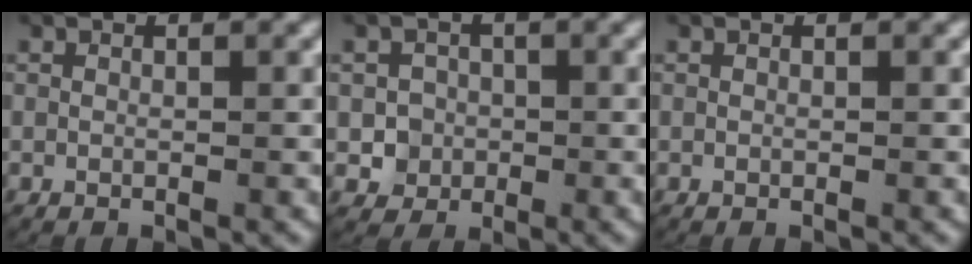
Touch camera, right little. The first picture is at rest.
{"total": 3.0, "force": [-0.8, 2.8, 0.4], "torque": [-0.002, -0.004, -0.014]}
{"total": 0.0}